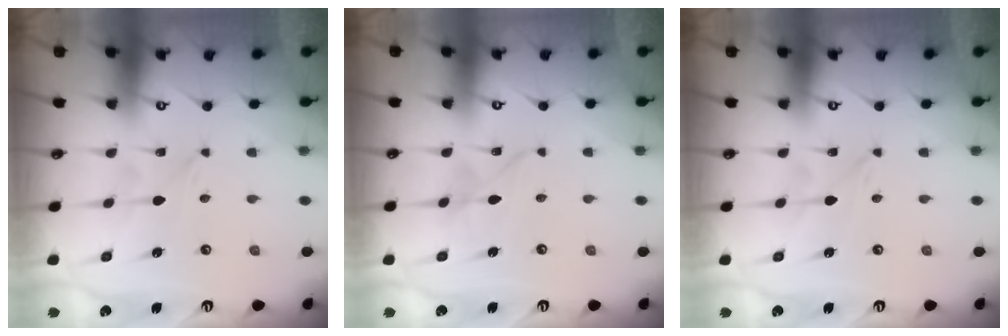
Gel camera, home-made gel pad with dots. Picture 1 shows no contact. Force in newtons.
{"total": 3.6, "press": 3.6, "slide": 0.2}
{"total": 0.0}